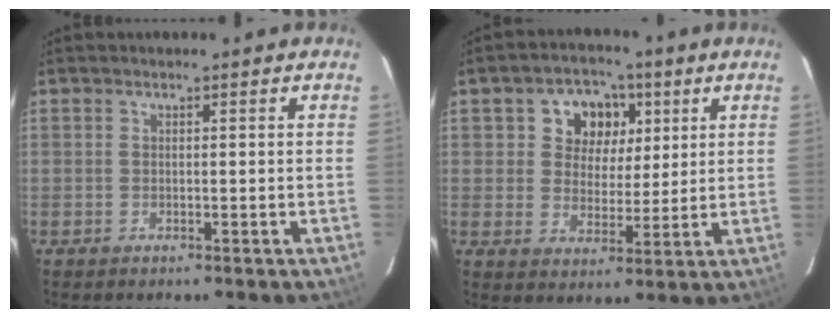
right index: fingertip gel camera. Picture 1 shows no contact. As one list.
[{"total": 8.9, "force": [3.0, 7.4, 4.0], "torque": [-0.078, 0.015, 0.049]}]